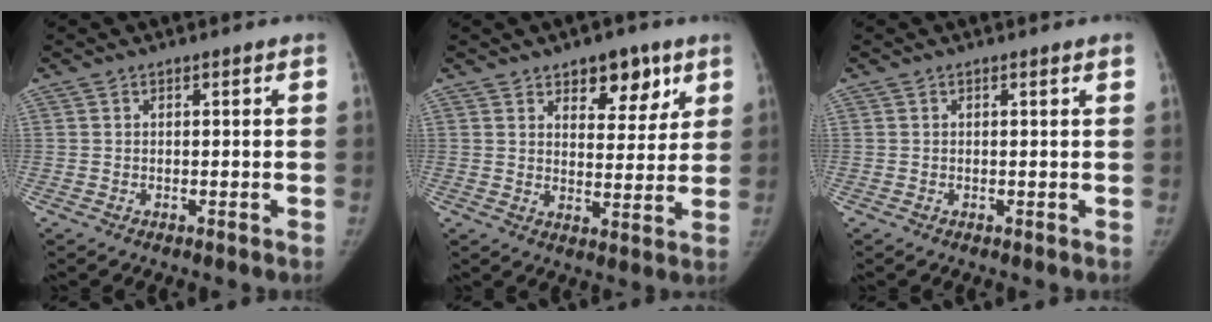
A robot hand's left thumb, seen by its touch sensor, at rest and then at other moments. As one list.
[{"total": 9.2, "force": [5.5, 5.0, 5.4], "torque": [-0.032, -0.027, 0.079]}, {"total": 0.8, "force": [0.6, -0.1, 0.6], "torque": [-0.008, 0.001, 0.008]}]